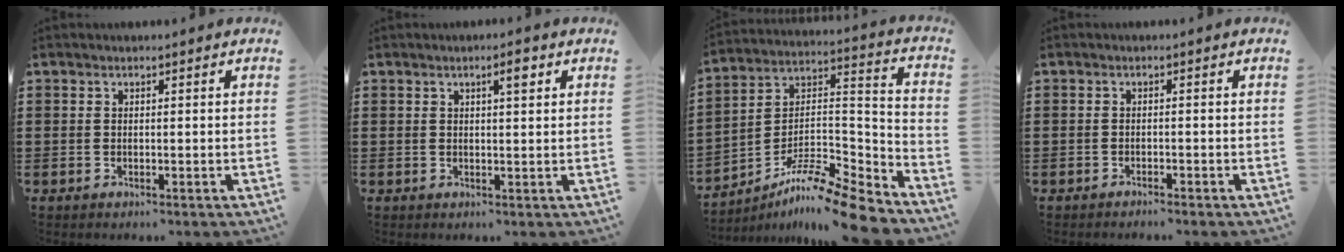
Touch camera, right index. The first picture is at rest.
{"total": 2.7, "force": [1.3, 0.6, 2.4], "torque": [-0.032, 0.000, 0.016]}
{"total": 11.1, "force": [-9.7, 1.0, 5.4], "torque": [-0.088, 0.014, -0.195]}
{"total": 1.1, "force": [-1.1, -0.2, 0.1], "torque": [-0.005, -0.002, -0.023]}